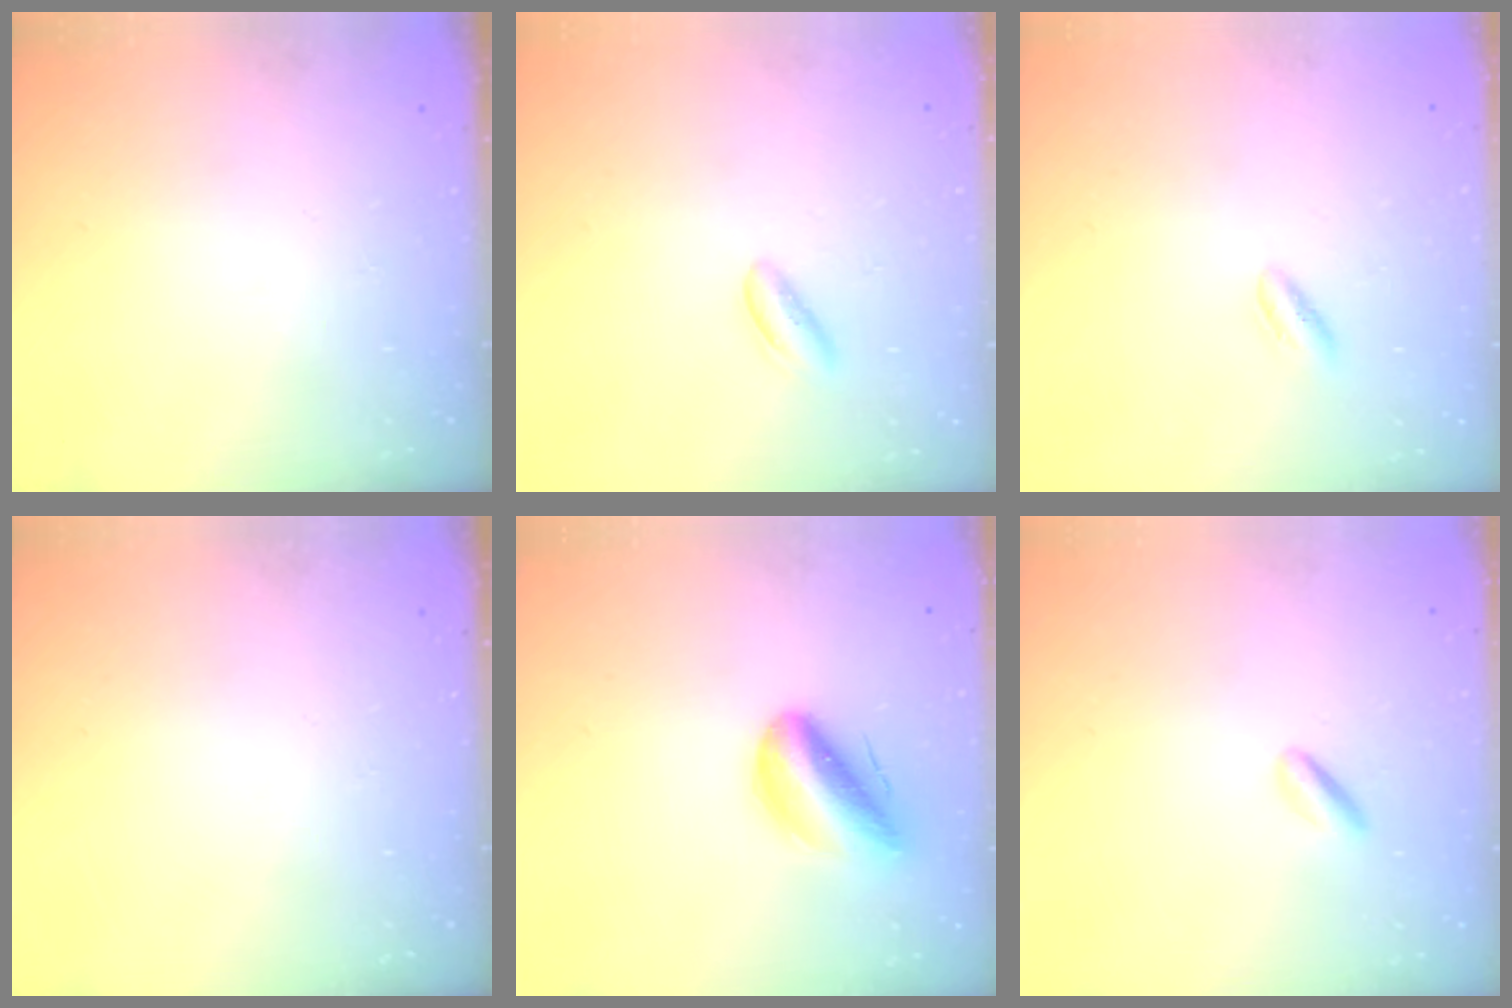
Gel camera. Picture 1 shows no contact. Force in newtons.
{"total": 2.0, "press": 2.0, "slide": 0.2}
{"total": 2.4, "press": 2.2, "slide": 1.0}
{"total": 0.0}
{"total": 12.1, "press": 11.6, "slide": 3.2}
{"total": 1.4, "press": 1.2, "slide": 0.8}